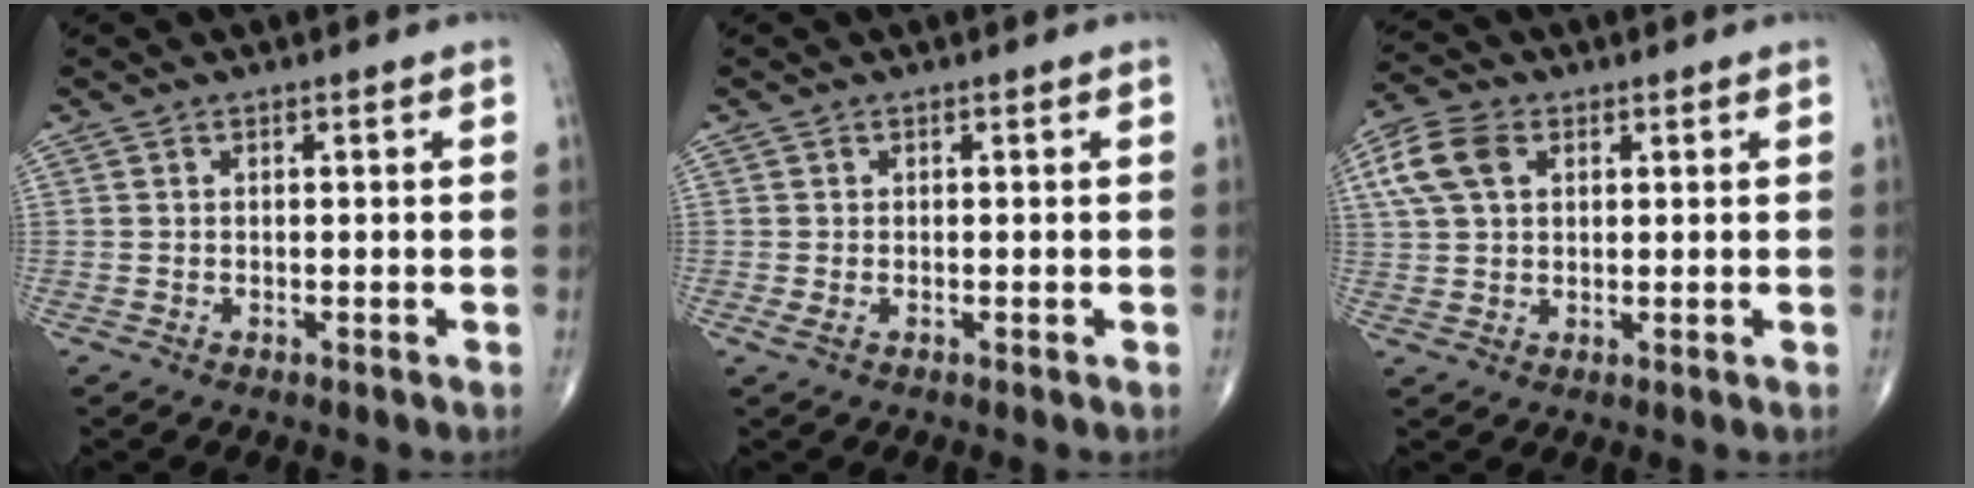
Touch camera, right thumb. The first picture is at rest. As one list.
[{"total": 0.8, "force": [-0.2, 0.4, 0.7], "torque": [-0.020, -0.004, -0.005]}, {"total": 8.3, "force": [2.8, 5.5, 5.6], "torque": [-0.118, 0.013, 0.053]}]